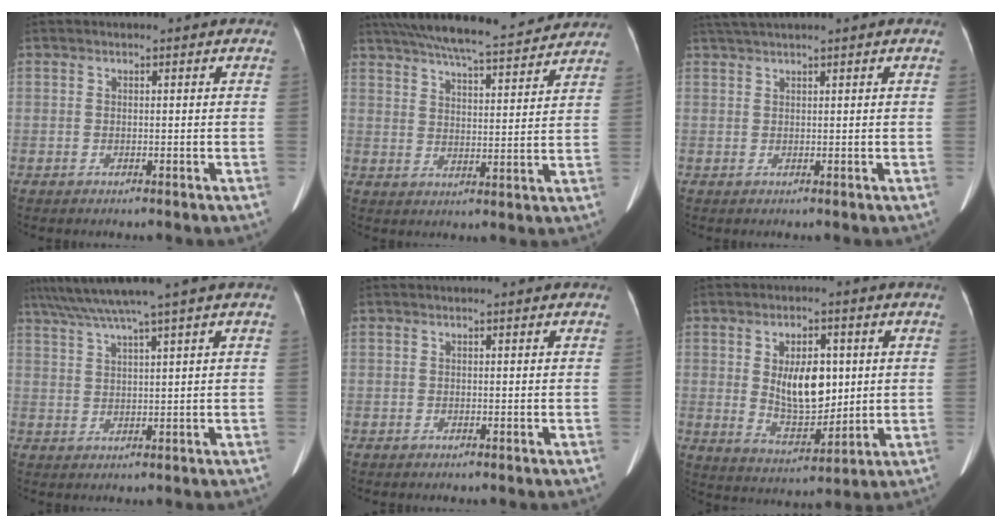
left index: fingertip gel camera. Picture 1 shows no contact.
{"total": 18.8, "force": [17.0, 2.1, 7.7], "torque": [-0.134, 0.025, 0.240]}
{"total": 3.3, "force": [2.8, -0.5, 1.6], "torque": [-0.030, 0.024, 0.056]}
{"total": 7.7, "force": [6.1, -1.9, 4.4], "torque": [-0.077, 0.024, 0.104]}
{"total": 0.6, "force": [0.5, 0.0, 0.3], "torque": [-0.007, 0.008, 0.009]}
{"total": 9.3, "force": [1.5, 4.5, 8.0], "torque": [-0.145, -0.002, 0.037]}